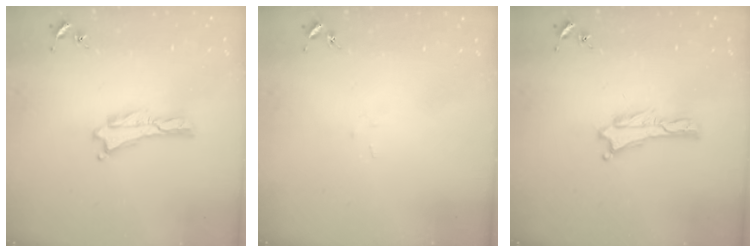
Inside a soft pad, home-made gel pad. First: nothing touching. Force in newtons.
{"total": 1.0, "press": 1.0, "slide": 0.1}
{"total": 0.0}